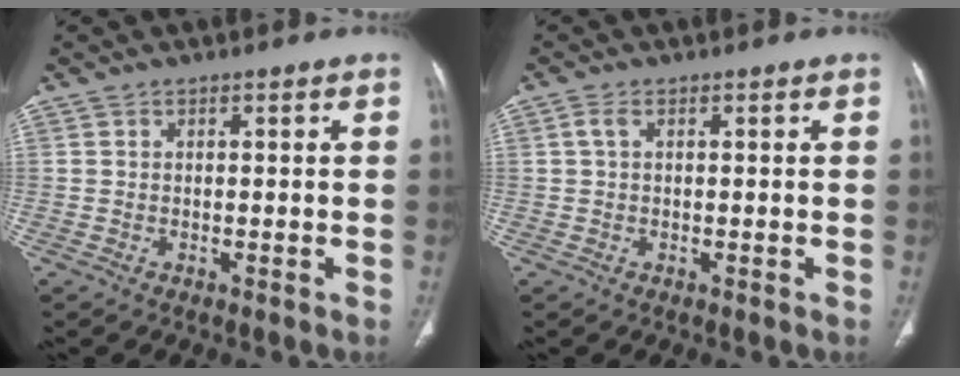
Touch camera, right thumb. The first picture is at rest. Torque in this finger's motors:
{"motor_torque": [-0.01, -0.01, 0.36, -0.36, 0.02]}